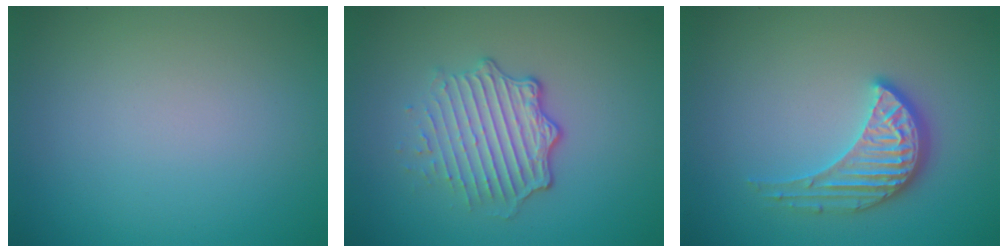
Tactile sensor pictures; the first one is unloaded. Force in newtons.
{"total": 4.7, "press": 3.4, "slide": 3.2}
{"total": 3.8, "press": 3.2, "slide": 2.1}